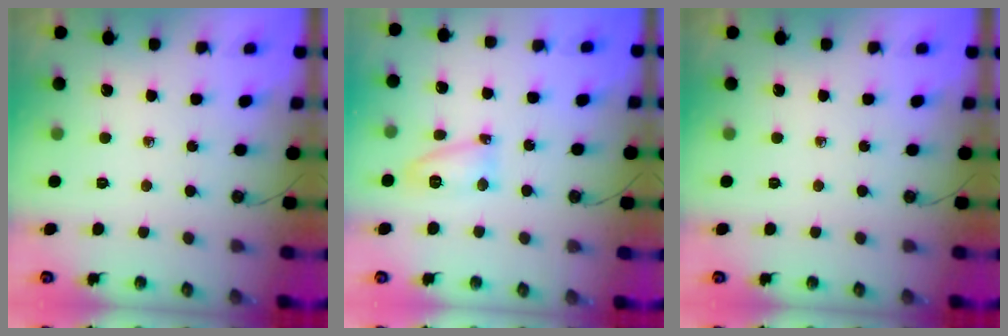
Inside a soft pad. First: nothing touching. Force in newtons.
{"total": 7.8, "press": 7.8, "slide": 0.7}
{"total": 0.0}